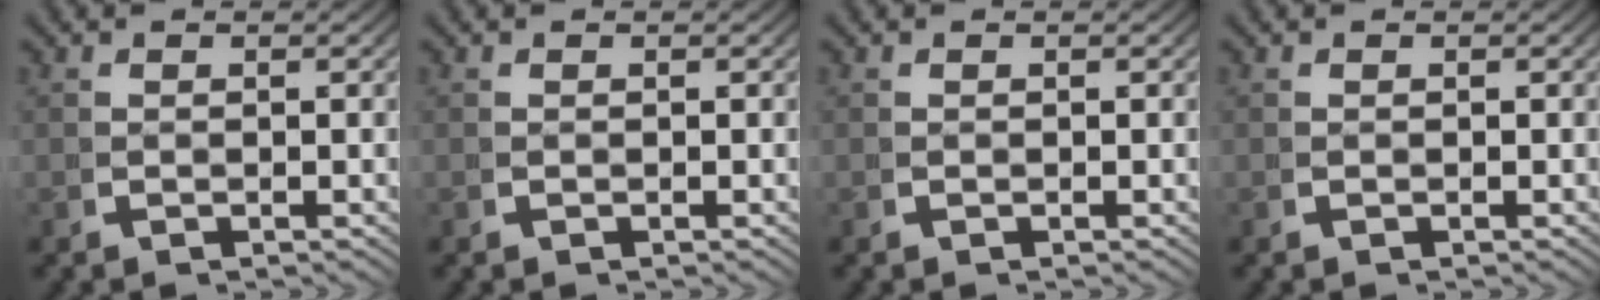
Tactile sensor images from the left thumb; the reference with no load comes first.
{"total": 0.0}
{"total": 0.0}
{"total": 0.0}